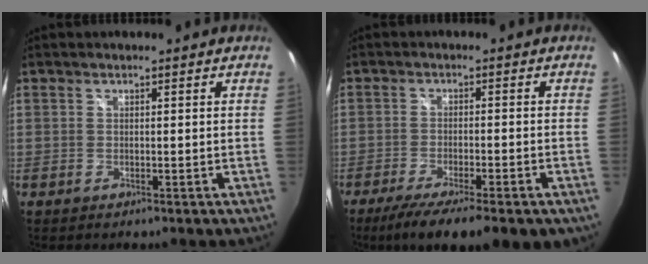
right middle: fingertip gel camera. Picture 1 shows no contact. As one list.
[{"total": 13.1, "force": [-9.7, 2.1, 8.5], "torque": [-0.157, -0.043, -0.149]}]